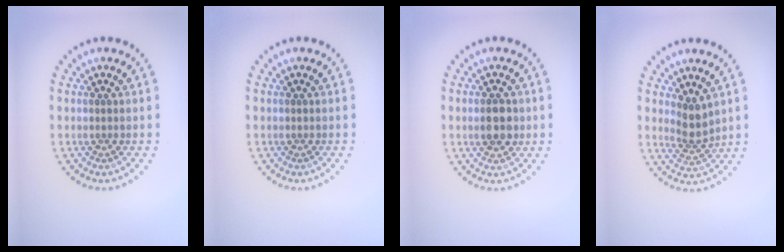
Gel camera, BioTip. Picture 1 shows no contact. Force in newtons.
{"total": 0.0}
{"total": 3.3, "press": 3.3, "slide": 0.0}
{"total": 2.4, "press": 1.8, "slide": 1.5}